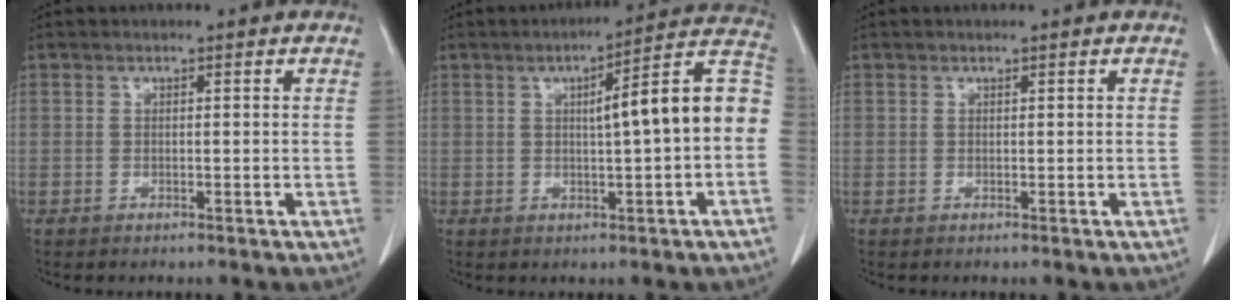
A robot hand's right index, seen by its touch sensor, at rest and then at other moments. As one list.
[{"total": 12.0, "force": [0.5, 1.2, 12.0], "torque": [-0.154, 0.036, 0.001]}, {"total": 0.0}]